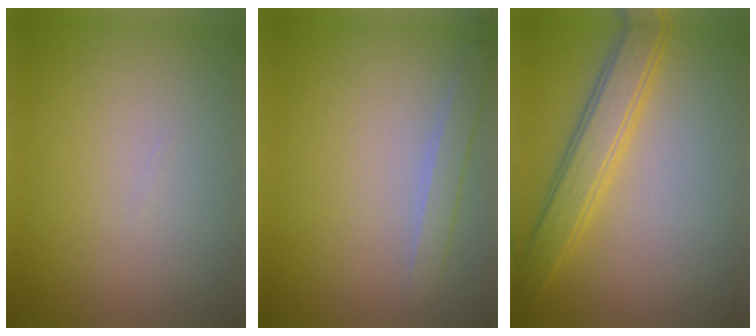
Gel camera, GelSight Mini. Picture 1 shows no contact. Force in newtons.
{"total": 1.7, "press": 1.7, "slide": 0.1}
{"total": 4.0, "press": 4.0, "slide": 0.1}